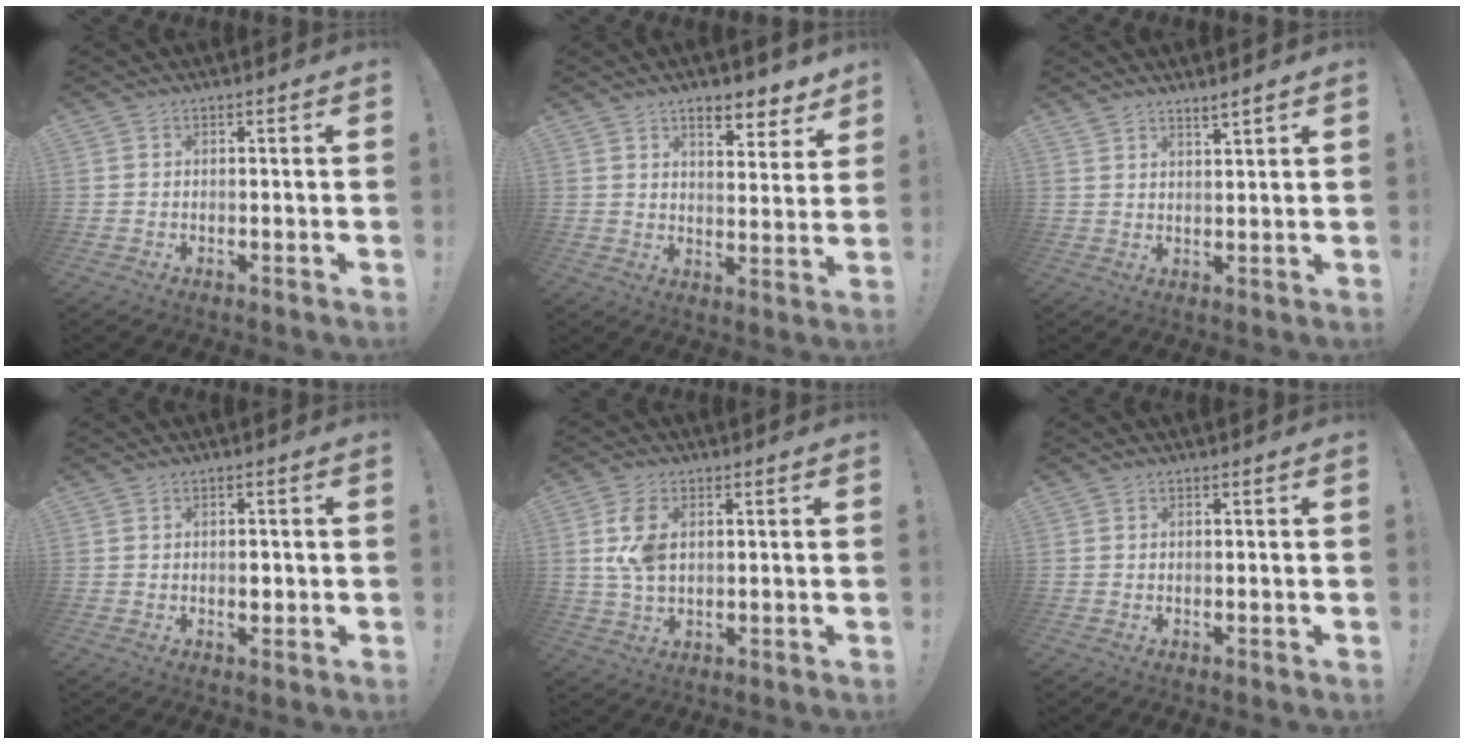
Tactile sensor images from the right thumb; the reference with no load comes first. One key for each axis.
{"total": 8.0, "fx": 6.4, "fy": 2.7, "fz": 4.1, "tx": -0.041, "ty": -0.047, "tz": 0.109}
{"total": 3.2, "fx": 2.9, "fy": 0.2, "fz": 1.3, "tx": -0.013, "ty": -0.023, "tz": 0.049}
{"total": 2.2, "fx": -0.3, "fy": 1.7, "fz": 1.5, "tx": -0.002, "ty": -0.005, "tz": -0.011}
{"total": 8.2, "fx": 1.6, "fy": 5.1, "fz": 6.2, "tx": -0.119, "ty": -0.002, "tz": 0.029}
{"total": 0.0}